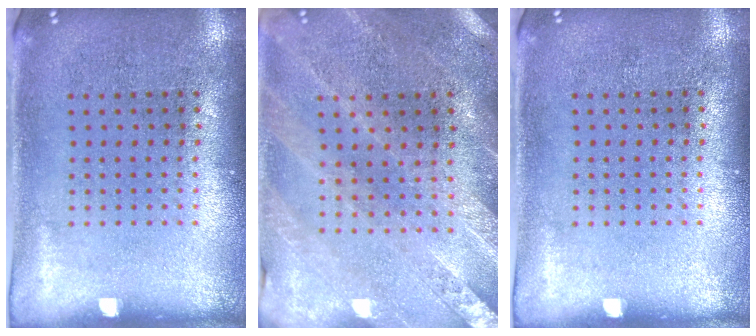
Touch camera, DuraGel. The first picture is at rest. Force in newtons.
{"total": 0.6, "press": 0.6, "slide": 0.2}
{"total": 0.0}